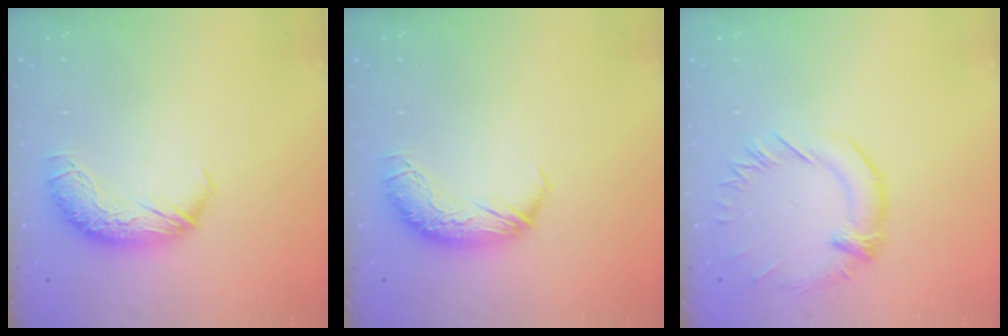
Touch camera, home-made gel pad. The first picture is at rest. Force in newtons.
{"total": 0.0}
{"total": 1.2, "press": 0.6, "slide": 1.1}